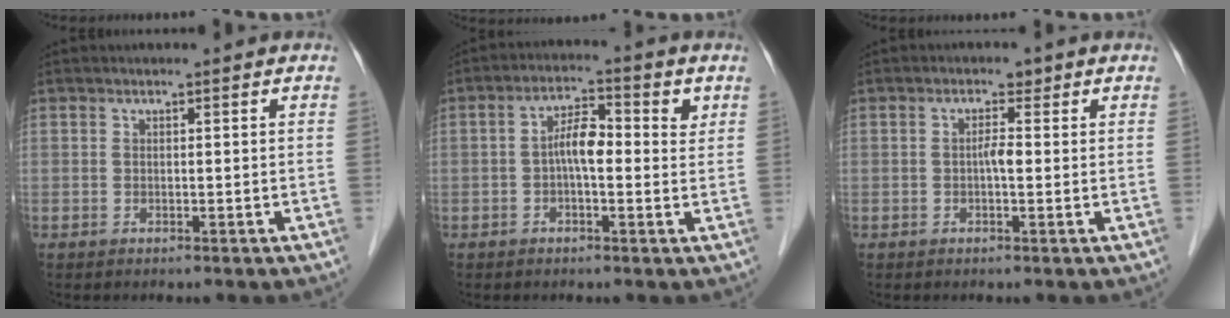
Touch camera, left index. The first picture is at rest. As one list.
[{"total": 5.9, "force": [0.6, 2.3, 5.4], "torque": [-0.095, 0.025, 0.005]}, {"total": 1.5, "force": [0.2, 0.6, 1.4], "torque": [-0.029, 0.004, 0.001]}]